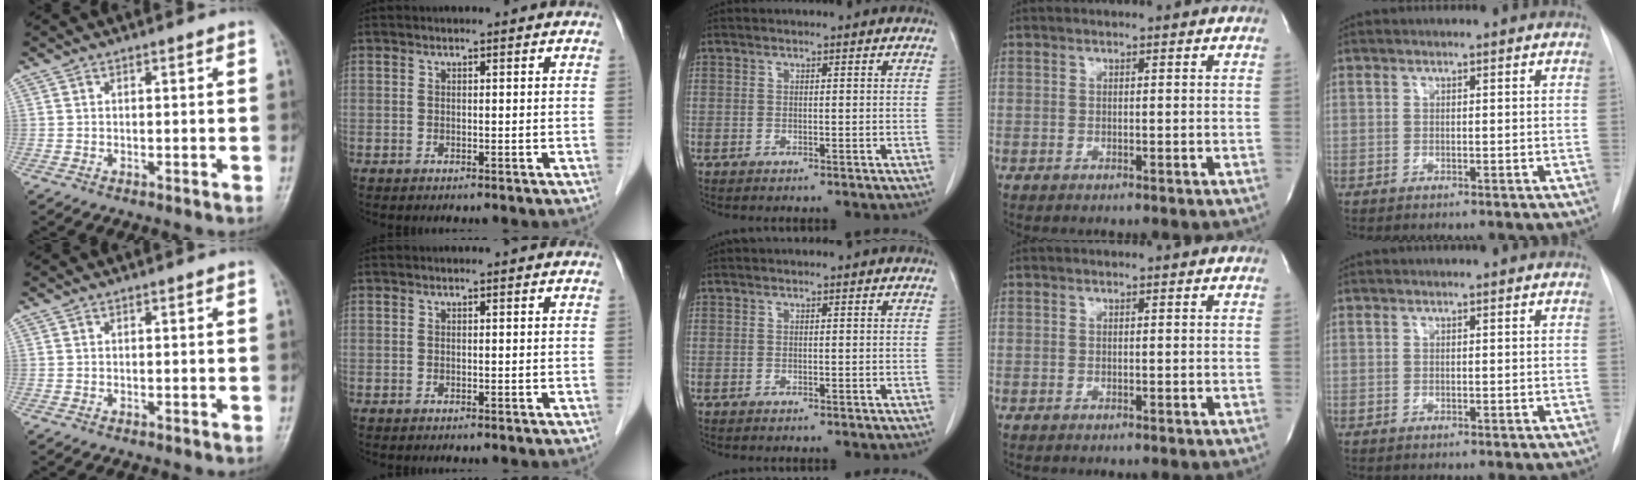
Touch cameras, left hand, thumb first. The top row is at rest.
{}